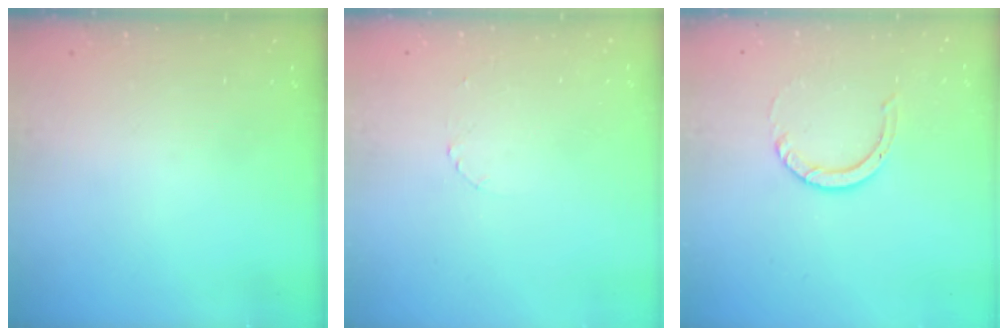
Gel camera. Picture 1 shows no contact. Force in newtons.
{"total": 1.3, "press": 1.3, "slide": 0.1}
{"total": 3.8, "press": 3.8, "slide": 0.3}